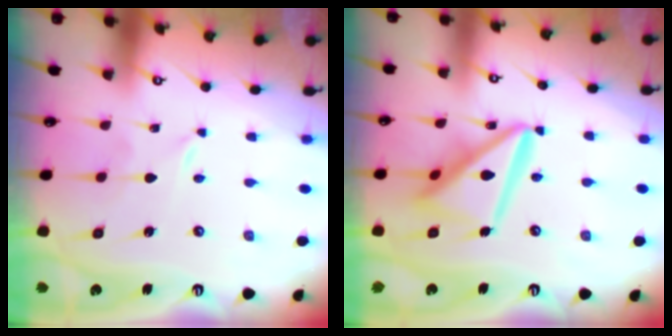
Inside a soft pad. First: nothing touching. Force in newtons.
{"total": 16.0, "press": 15.9, "slide": 1.6}